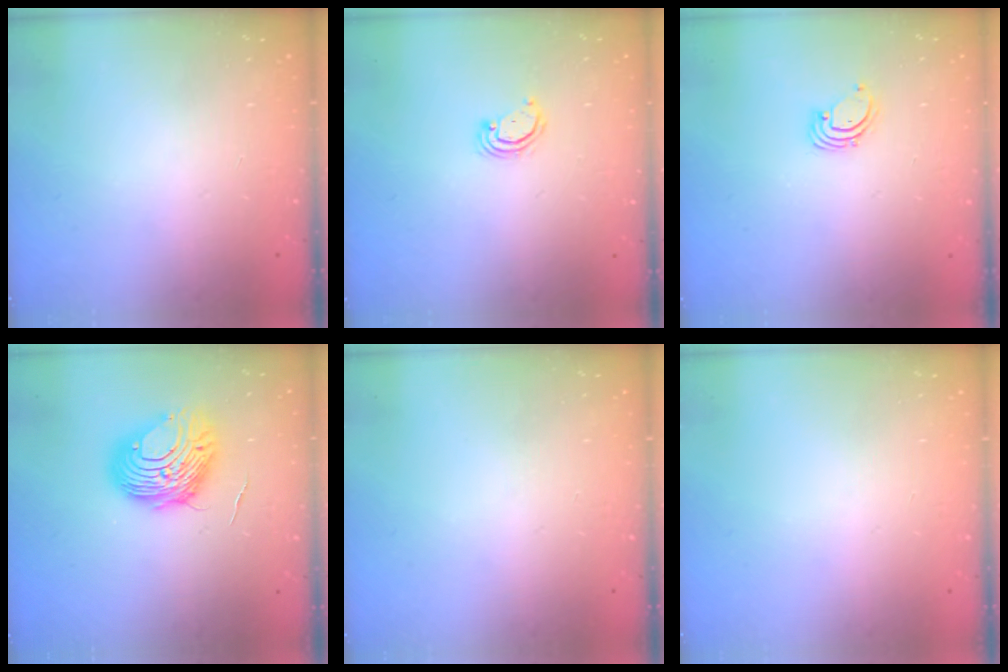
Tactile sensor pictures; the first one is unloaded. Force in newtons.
{"total": 2.8, "press": 2.8, "slide": 0.2}
{"total": 1.6, "press": 1.6, "slide": 0.1}
{"total": 9.6, "press": 9.6, "slide": 0.8}
{"total": 0.0}
{"total": 0.0}